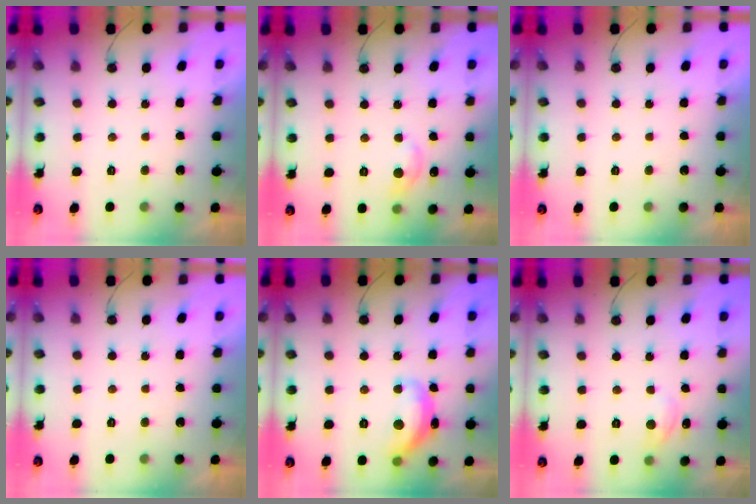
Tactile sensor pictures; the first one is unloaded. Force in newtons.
{"total": 7.4, "press": 7.3, "slide": 0.9}
{"total": 0.0}
{"total": 0.0}
{"total": 14.2, "press": 14.2, "slide": 0.9}
{"total": 6.6, "press": 6.6, "slide": 0.8}